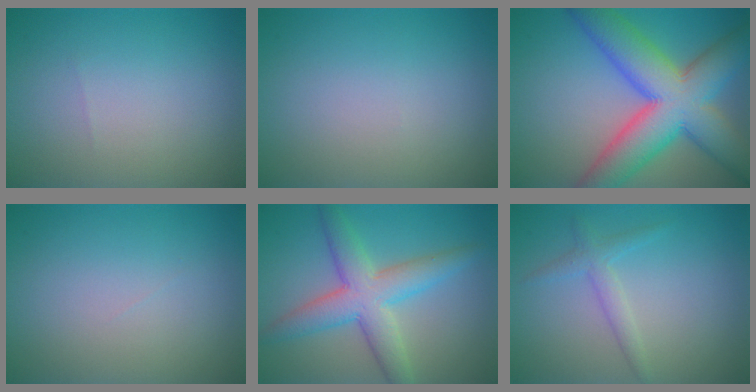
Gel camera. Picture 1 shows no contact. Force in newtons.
{"total": 0.0}
{"total": 11.9, "press": 11.9, "slide": 0.6}
{"total": 0.0}
{"total": 5.9, "press": 5.9, "slide": 0.0}
{"total": 1.8, "press": 1.8, "slide": 0.0}